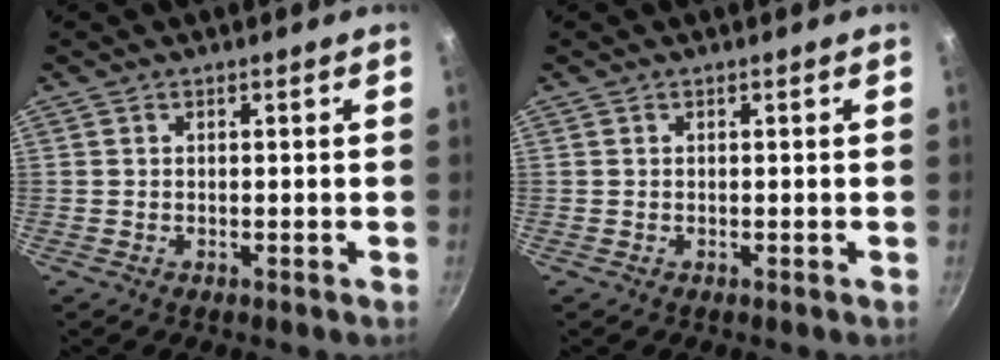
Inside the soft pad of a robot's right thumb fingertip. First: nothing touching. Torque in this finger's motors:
{"motor_torque": [0.02, 0.02, 0.03, 0.34, 0.00]}